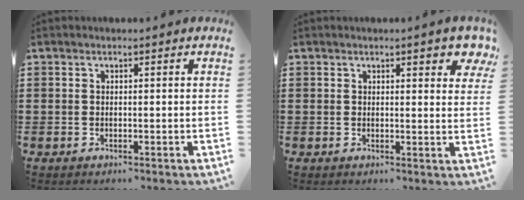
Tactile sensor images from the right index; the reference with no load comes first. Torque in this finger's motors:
{"motor_torque": [0.17, -0.11, 0.23, 0.03]}